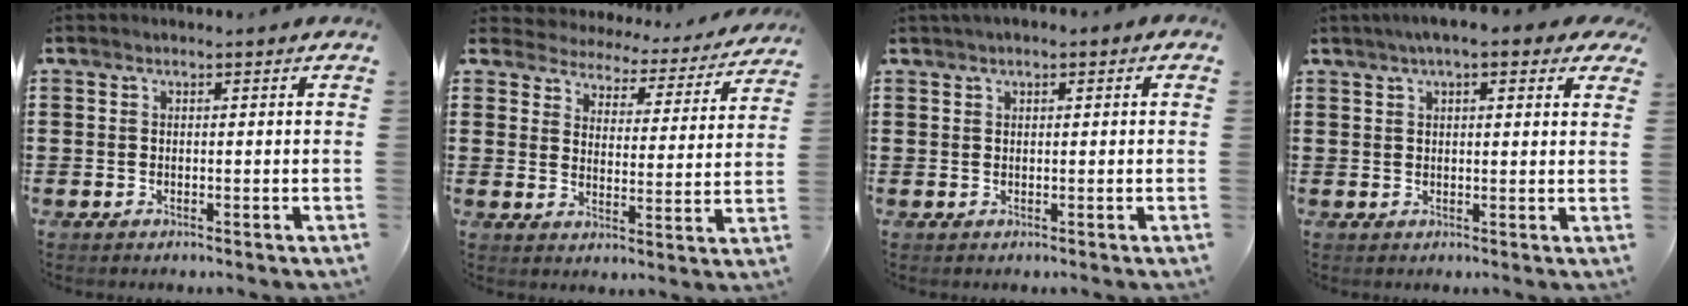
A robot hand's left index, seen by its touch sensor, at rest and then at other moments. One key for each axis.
{"total": 3.6, "fx": 3.6, "fy": 0.5, "fz": -0.3, "tx": -0.022, "ty": -0.031, "tz": 0.055}
{"total": 1.1, "fx": 0.4, "fy": 0.5, "fz": 0.9, "tx": -0.016, "ty": 0.005, "tz": 0.007}
{"total": 4.4, "fx": 3.3, "fy": 1.0, "fz": 2.7, "tx": -0.055, "ty": 0.000, "tz": 0.057}